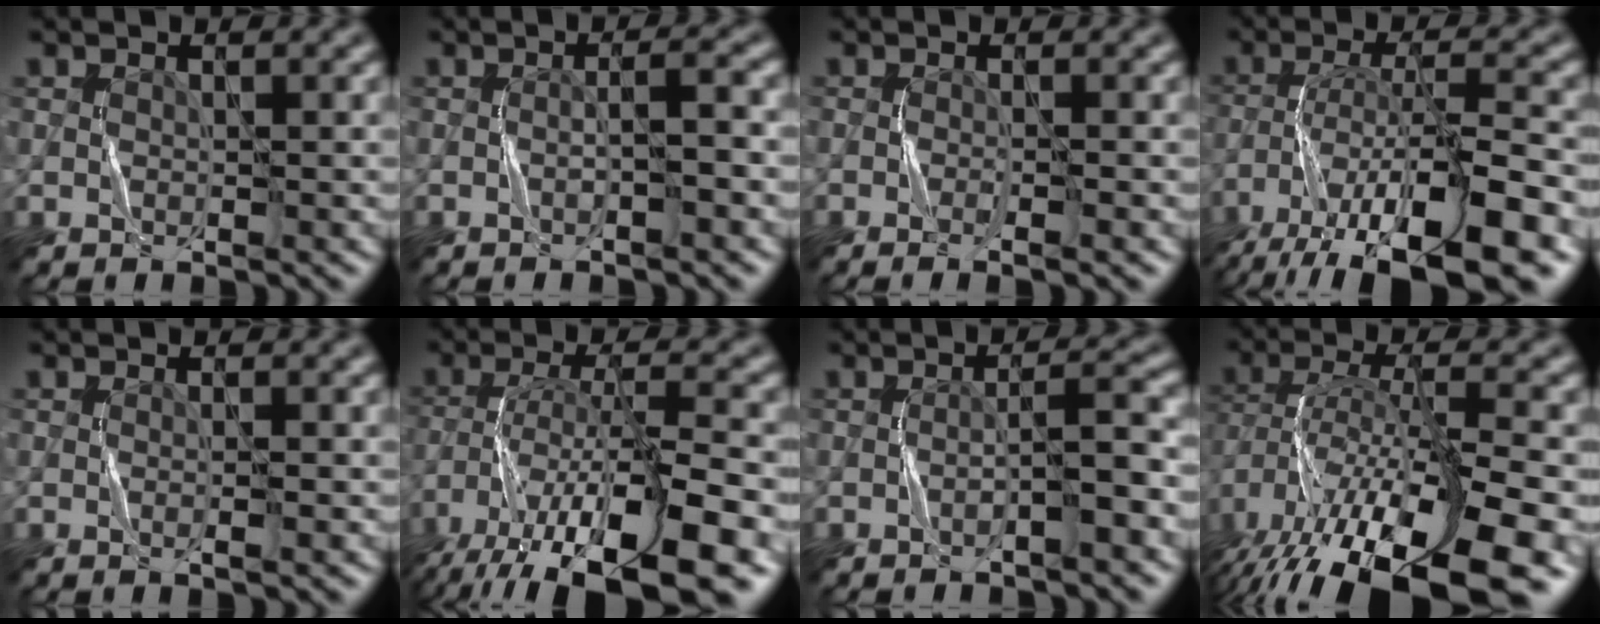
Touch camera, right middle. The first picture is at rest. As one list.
[{"total": 2.5, "force": [-0.7, 0.5, 2.4], "torque": [-0.023, 0.009, -0.021]}, {"total": 2.1, "force": [-0.8, 0.5, 1.9], "torque": [-0.021, 0.000, -0.017]}, {"total": 14.1, "force": [-9.2, 3.7, 10.1], "torque": [-0.188, -0.004, -0.150]}, {"total": 1.3, "force": [-0.2, 0.3, 1.2], "torque": [-0.014, -0.001, -0.005]}, {"total": 15.7, "force": [-9.8, 4.6, 11.3], "torque": [-0.224, -0.015, -0.151]}, {"total": 3.4, "force": [-1.3, 0.3, 3.2], "torque": [-0.047, 0.016, -0.027]}, {"total": 16.2, "force": [-8.4, 5.3, 12.8], "torque": [-0.232, -0.011, -0.122]}]